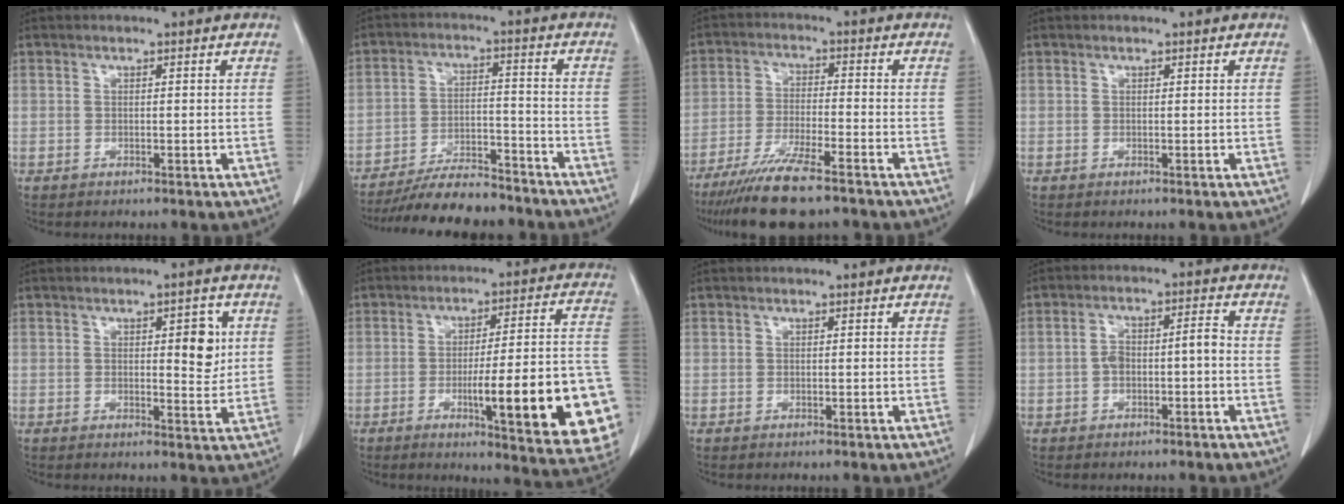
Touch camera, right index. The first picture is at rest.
{"total": 12.1, "force": [-10.9, 2.6, 4.5], "torque": [-0.069, 0.005, -0.173]}
{"total": 11.4, "force": [-8.8, 1.2, 7.2], "torque": [-0.129, -0.030, -0.149]}
{"total": 0.0}
{"total": 5.1, "force": [1.2, 1.7, 4.6], "torque": [-0.058, -0.005, 0.016]}
{"total": 22.0, "force": [-6.2, 2.8, 21.0], "torque": [-0.192, 0.012, -0.071]}
{"total": 0.0}
{"total": 4.8, "force": [-1.0, 1.5, 4.4], "torque": [-0.085, 0.026, -0.014]}